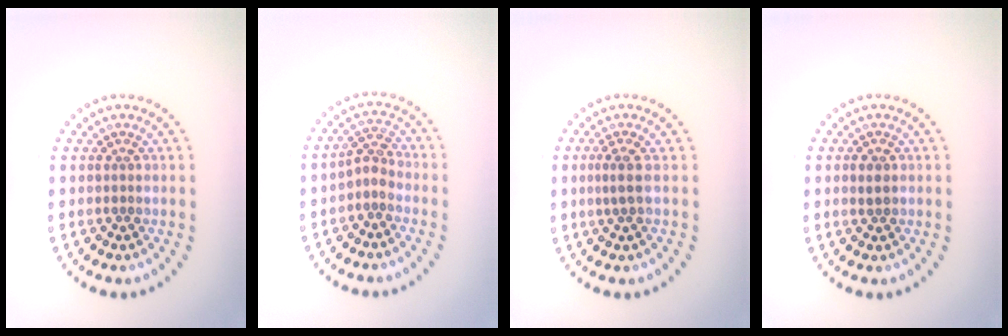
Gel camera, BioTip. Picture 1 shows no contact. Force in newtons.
{"total": 1.8, "press": 1.4, "slide": 1.2}
{"total": 1.6, "press": 1.2, "slide": 1.0}
{"total": 1.2, "press": 1.2, "slide": 0.2}